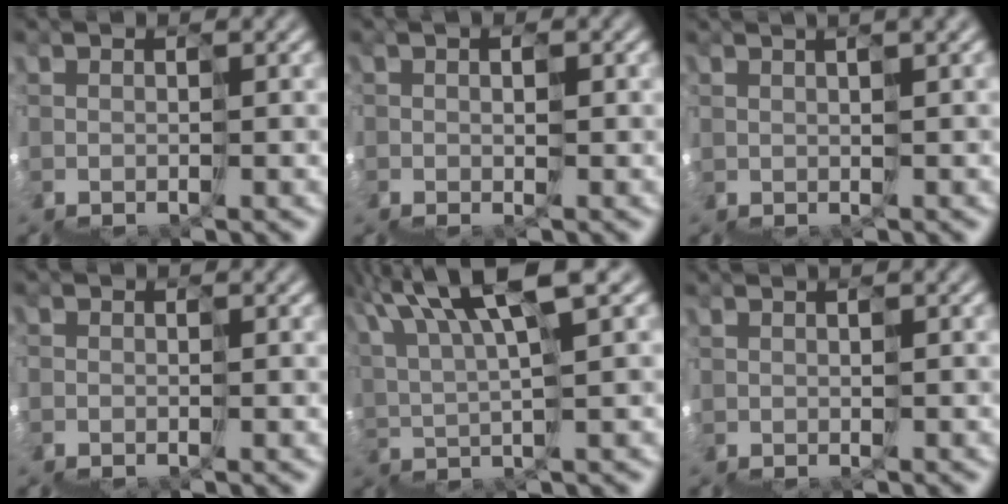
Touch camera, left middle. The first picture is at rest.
{"total": 2.2, "force": [0.3, 1.5, 1.6], "torque": [-0.024, -0.002, 0.011]}
{"total": 2.9, "force": [2.4, 0.4, 1.5], "torque": [0.002, 0.028, 0.046]}
{"total": 0.7, "force": [-0.5, 0.4, 0.0], "torque": [-0.007, -0.008, -0.012]}
{"total": 7.7, "force": [6.4, 0.1, 4.4], "torque": [-0.088, 0.050, 0.105]}
{"total": 0.9, "force": [0.9, 0.0, -0.2], "torque": [0.014, 0.014, 0.019]}